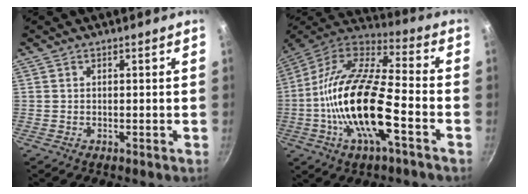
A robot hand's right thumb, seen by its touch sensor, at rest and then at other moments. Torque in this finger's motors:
{"motor_torque": [0.47, 2.04, 2.57, -0.22, 0.61]}